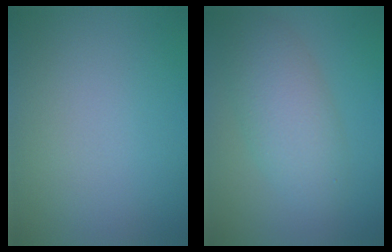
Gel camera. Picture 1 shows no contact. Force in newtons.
{"total": 4.4, "press": 4.4, "slide": 0.3}